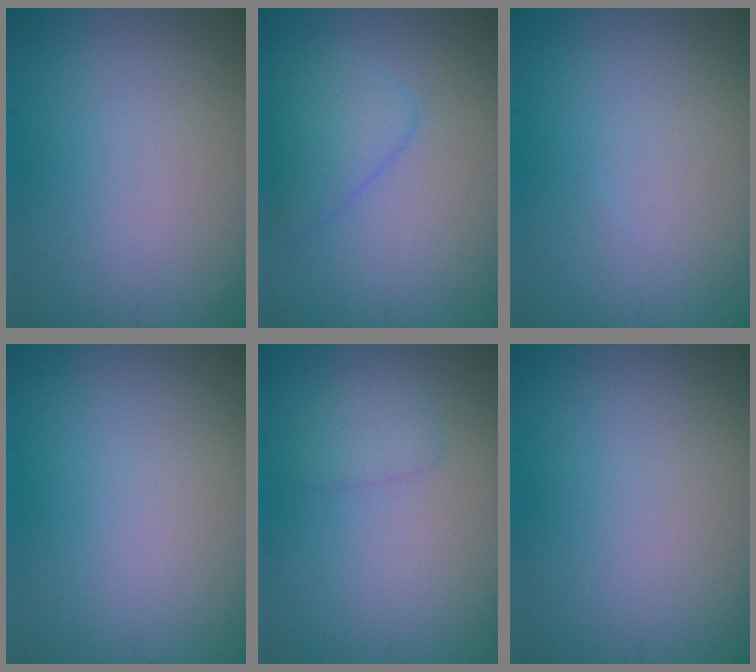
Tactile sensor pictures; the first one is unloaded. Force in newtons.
{"total": 2.6, "press": 2.6, "slide": 0.0}
{"total": 0.0}
{"total": 0.0}
{"total": 1.4, "press": 1.4, "slide": 0.1}
{"total": 0.0}